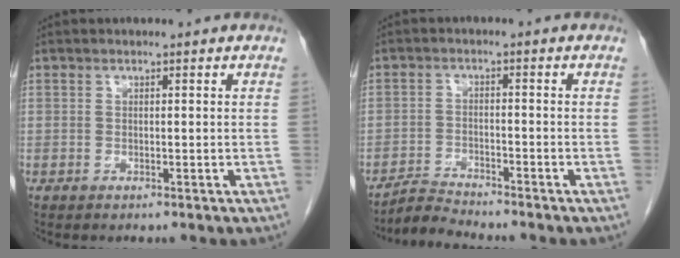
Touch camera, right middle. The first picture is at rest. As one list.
[{"total": 3.5, "force": [-3.4, -0.7, -0.3], "torque": [0.004, -0.017, -0.062]}]